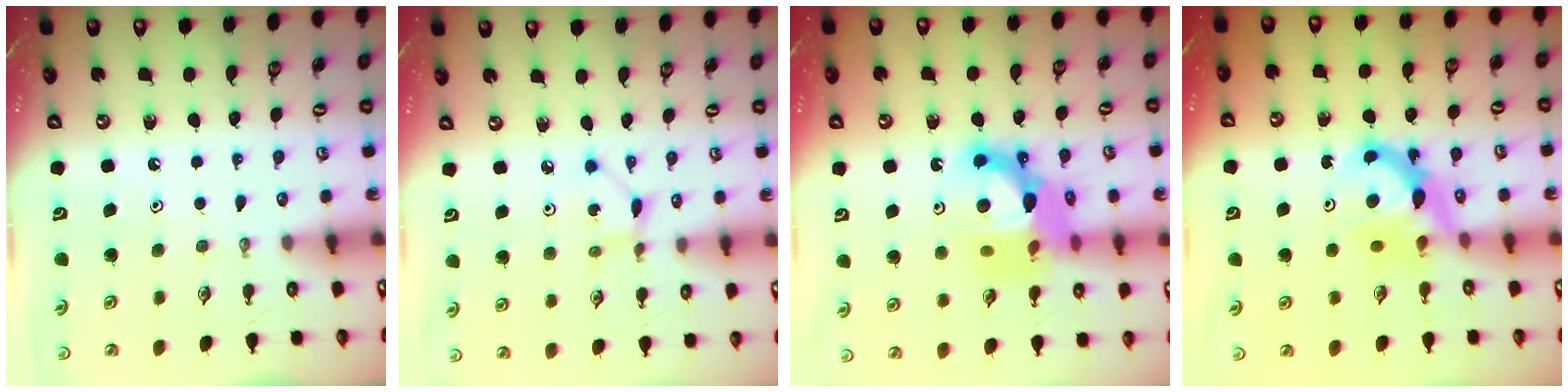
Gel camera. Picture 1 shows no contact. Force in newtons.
{"total": 2.4, "press": 2.4, "slide": 0.1}
{"total": 14.1, "press": 14.1, "slide": 1.3}
{"total": 7.3, "press": 7.3, "slide": 0.5}